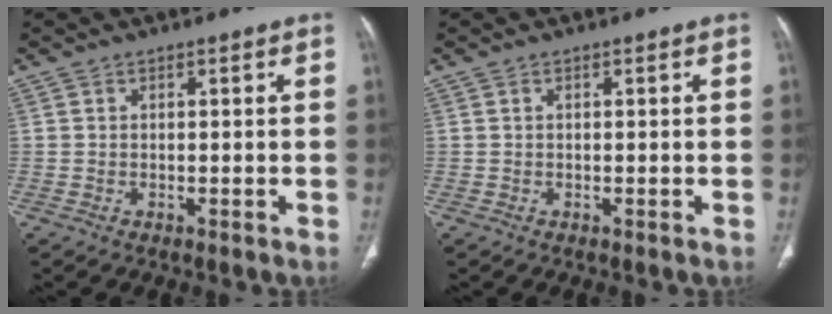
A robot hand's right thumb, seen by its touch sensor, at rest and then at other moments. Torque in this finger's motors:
{"motor_torque": [0.07, -0.24, -0.35, 0.33, 0.01]}